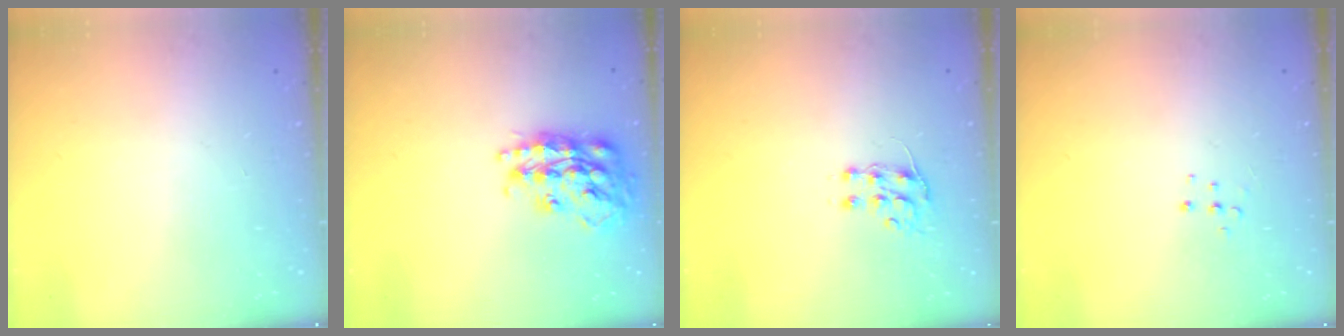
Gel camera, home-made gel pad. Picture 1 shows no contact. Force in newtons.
{"total": 19.5, "press": 19.4, "slide": 1.3}
{"total": 6.4, "press": 6.4, "slide": 0.5}
{"total": 4.7, "press": 4.7, "slide": 0.4}